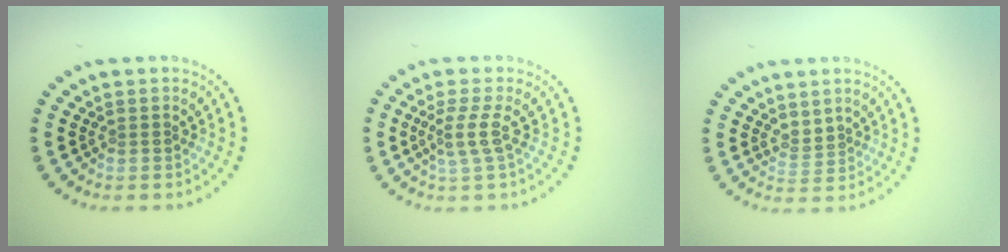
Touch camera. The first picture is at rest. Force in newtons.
{"total": 2.2, "press": 1.6, "slide": 1.6}
{"total": 1.2, "press": 0.9, "slide": 0.8}